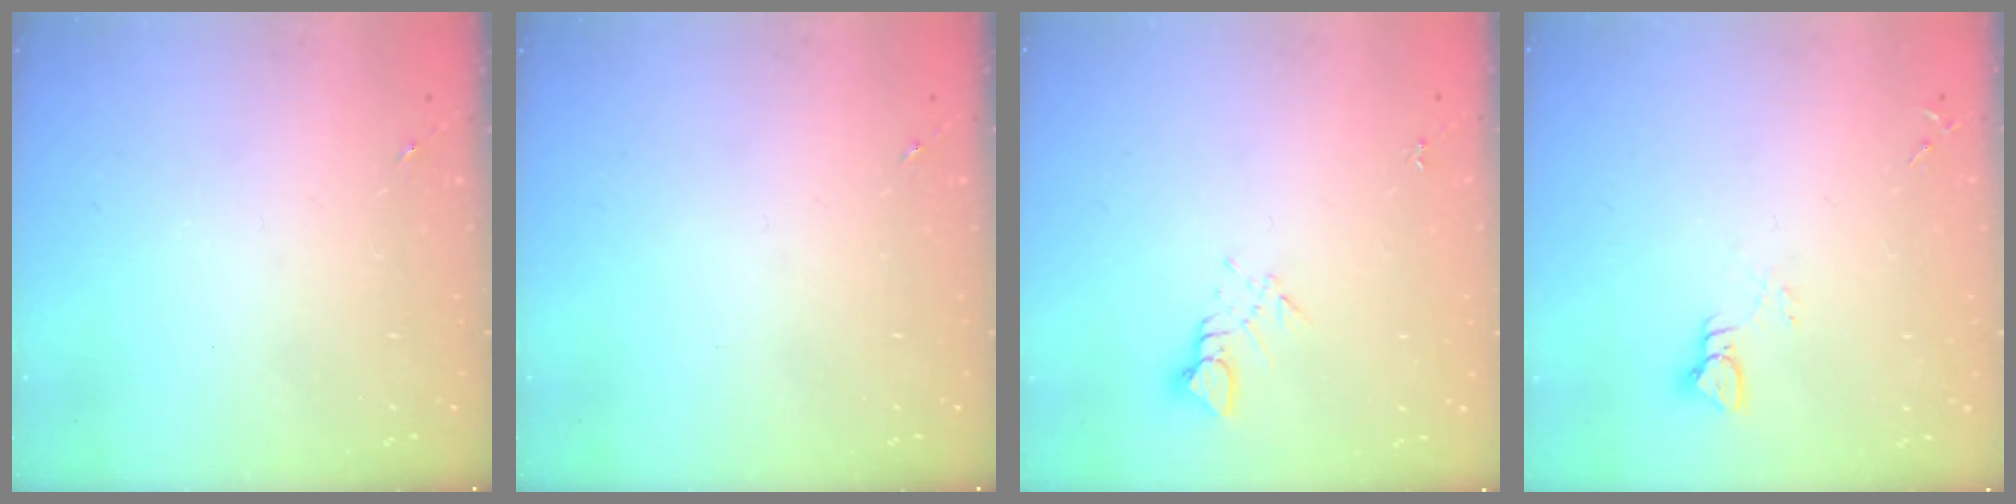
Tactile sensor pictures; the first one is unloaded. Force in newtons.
{"total": 0.0}
{"total": 3.5, "press": 3.5, "slide": 0.3}
{"total": 3.9, "press": 3.9, "slide": 0.4}